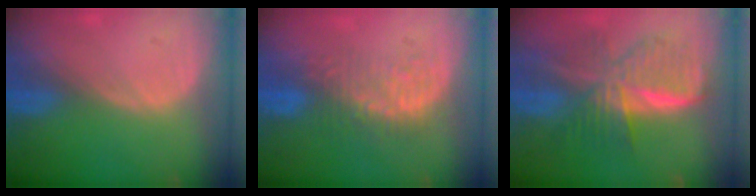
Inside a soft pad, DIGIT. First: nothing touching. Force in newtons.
{"total": 6.4, "press": 6.2, "slide": 1.3}
{"total": 9.4, "press": 9.4, "slide": 0.5}